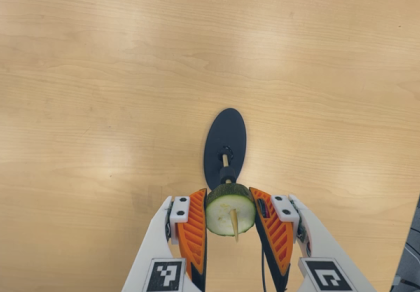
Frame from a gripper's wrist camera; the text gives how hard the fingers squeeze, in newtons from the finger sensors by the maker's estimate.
{"total": 11.6, "left": 11.0, "right": 12.3}